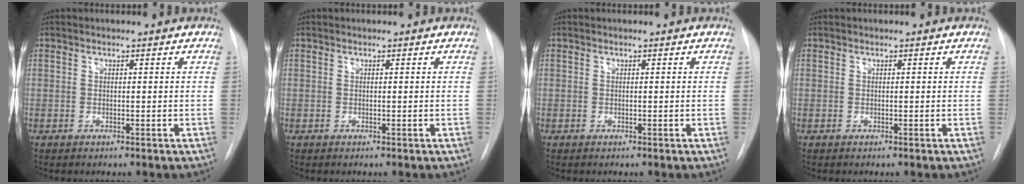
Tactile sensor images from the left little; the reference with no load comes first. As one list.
[{"total": 0.0}, {"total": 0.0}, {"total": 0.0}]